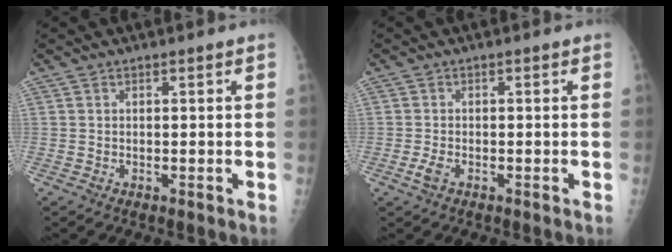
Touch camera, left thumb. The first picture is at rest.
{"total": 1.9, "force": [-1.1, 0.9, 1.3], "torque": [-0.031, -0.001, -0.021]}